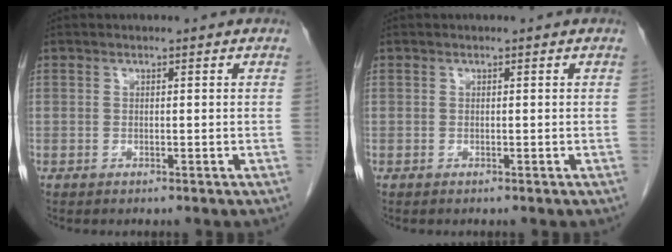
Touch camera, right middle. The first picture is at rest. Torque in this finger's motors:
{"motor_torque": [0.28, -0.03, 0.09, 0.01]}